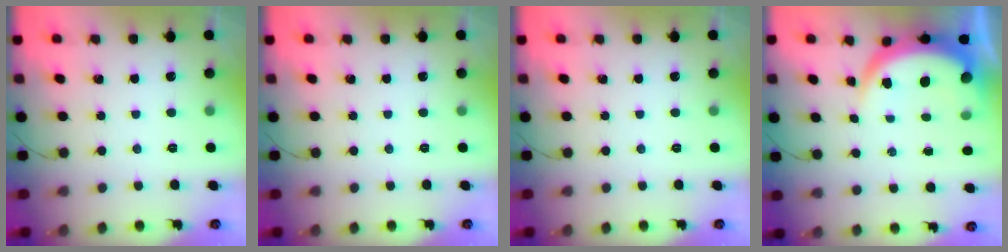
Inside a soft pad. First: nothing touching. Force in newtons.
{"total": 0.0}
{"total": 0.0}
{"total": 8.6, "press": 8.5, "slide": 1.1}